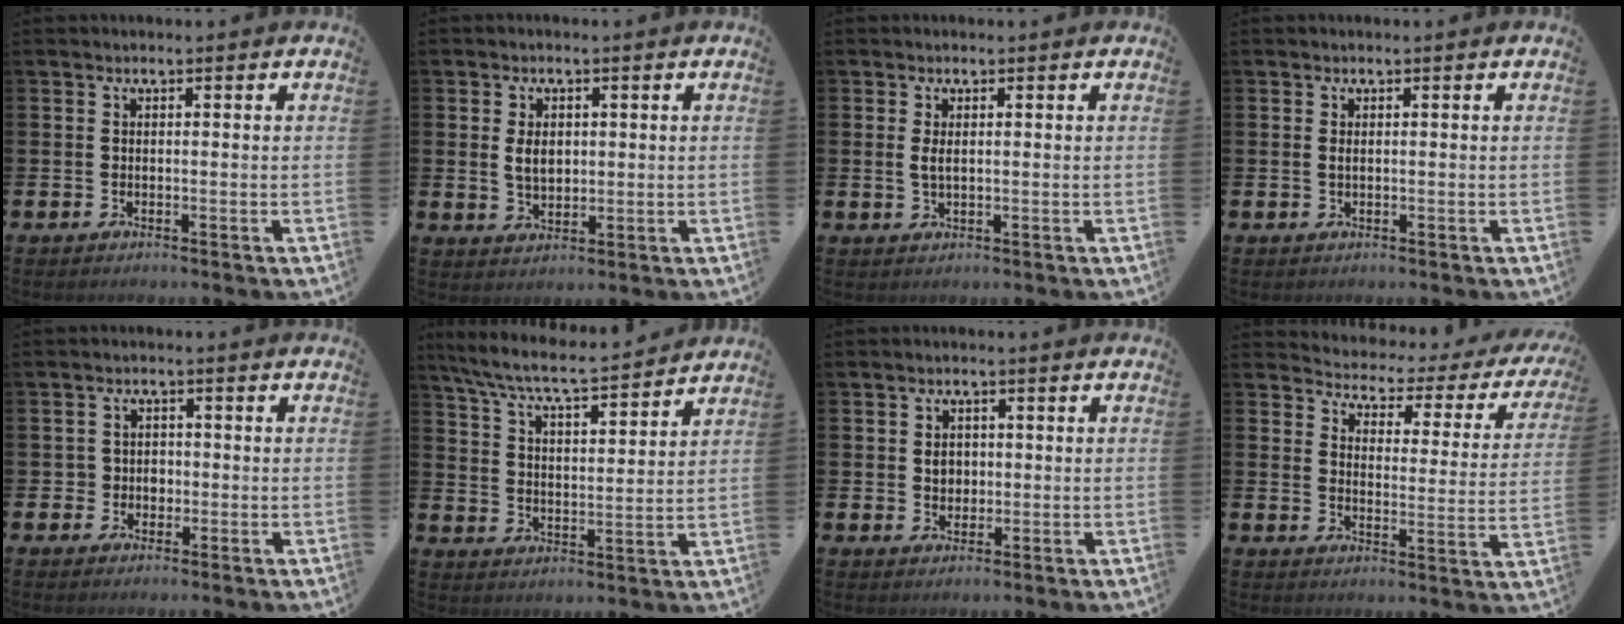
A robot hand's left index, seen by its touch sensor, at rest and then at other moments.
{"total": 3.4, "force": [0.8, 2.3, 2.4], "torque": [-0.035, 0.001, 0.010]}
{"total": 1.7, "force": [0.4, 0.7, 1.5], "torque": [-0.028, 0.003, 0.005]}
{"total": 0.7, "force": [0.2, 0.2, 0.6], "torque": [-0.010, 0.002, 0.002]}
{"total": 2.3, "force": [-0.3, 2.2, 0.4], "torque": [-0.006, 0.005, -0.013]}
{"total": 7.3, "force": [6.9, 0.3, 2.5], "torque": [-0.081, -0.048, 0.118]}
{"total": 2.4, "force": [0.5, 2.0, 1.2], "torque": [-0.010, 0.003, 0.004]}
{"total": 2.8, "force": [2.4, 1.3, 0.5], "torque": [-0.029, -0.031, 0.030]}